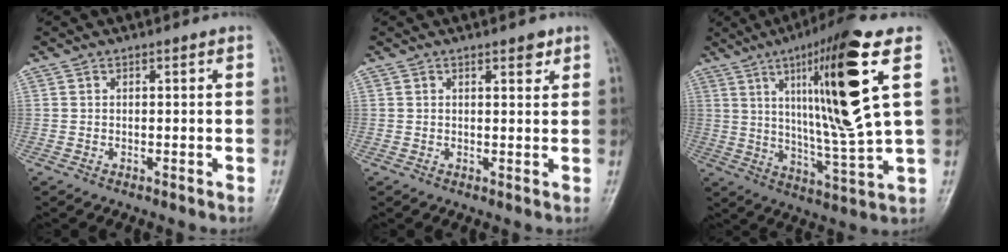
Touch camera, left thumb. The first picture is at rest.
{"total": 2.4, "force": [1.6, 0.9, 1.6], "torque": [-0.013, -0.008, 0.022]}
{"total": 20.4, "force": [6.8, 1.3, 19.2], "torque": [-0.320, -0.036, 0.107]}